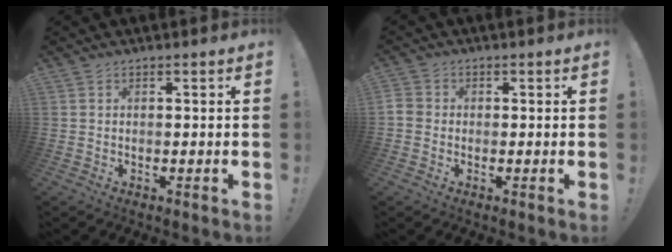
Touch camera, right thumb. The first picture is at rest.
{"total": 2.8, "force": [-0.9, 2.3, 1.2], "torque": [-0.020, 0.011, -0.014]}